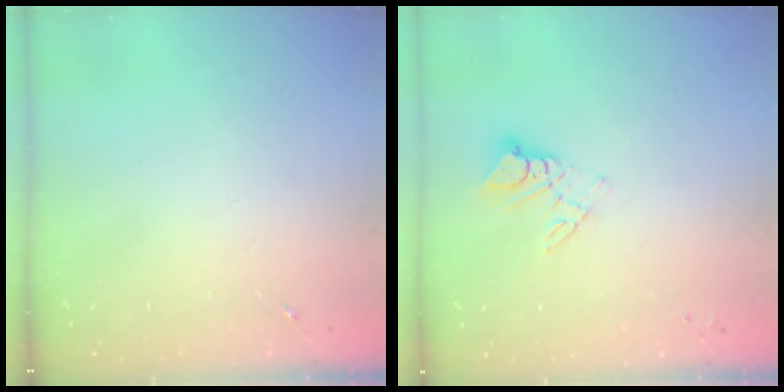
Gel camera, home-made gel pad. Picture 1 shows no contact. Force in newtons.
{"total": 6.2, "press": 6.1, "slide": 0.4}